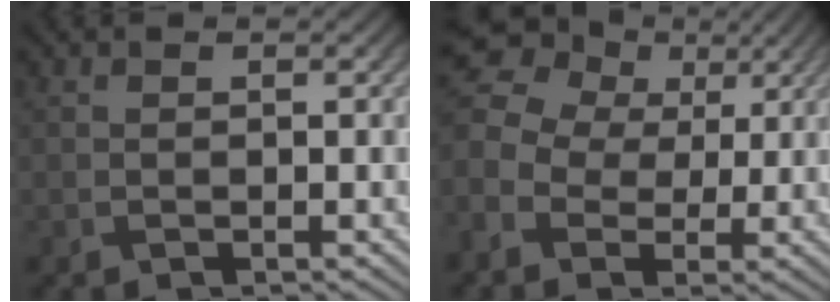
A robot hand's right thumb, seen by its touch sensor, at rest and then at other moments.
{"total": 9.6, "force": [0.5, 7.6, 5.8], "torque": [-0.157, 0.008, 0.007]}